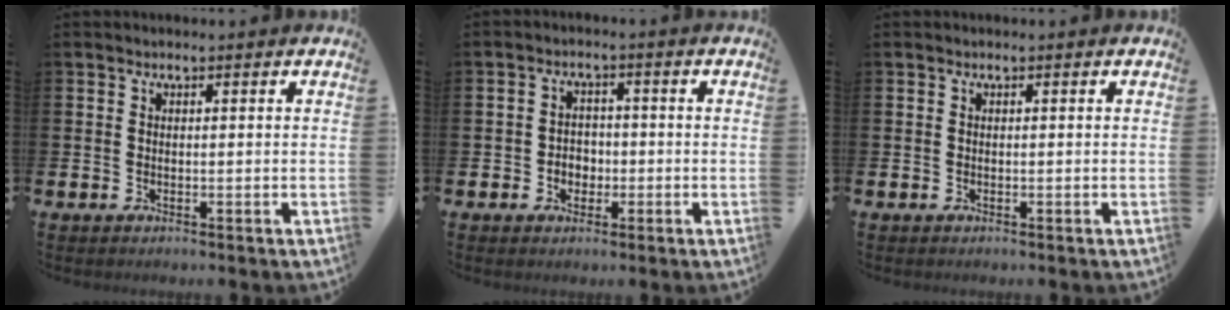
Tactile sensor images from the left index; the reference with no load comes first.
{"total": 2.7, "force": [-0.7, 2.3, 1.0], "torque": [-0.012, 0.002, -0.021]}
{"total": 0.0}